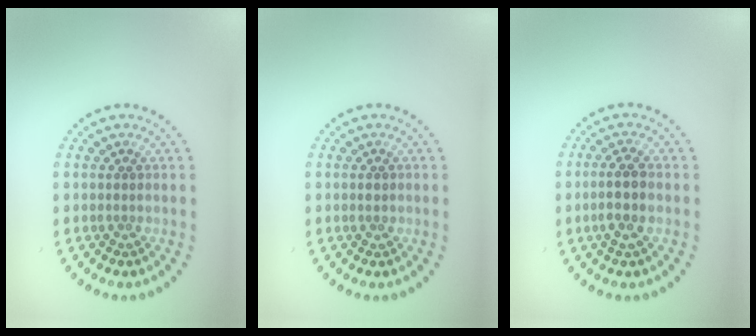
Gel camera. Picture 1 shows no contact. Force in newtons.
{"total": 0.8, "press": 0.8, "slide": 0.1}
{"total": 2.7, "press": 2.5, "slide": 0.8}